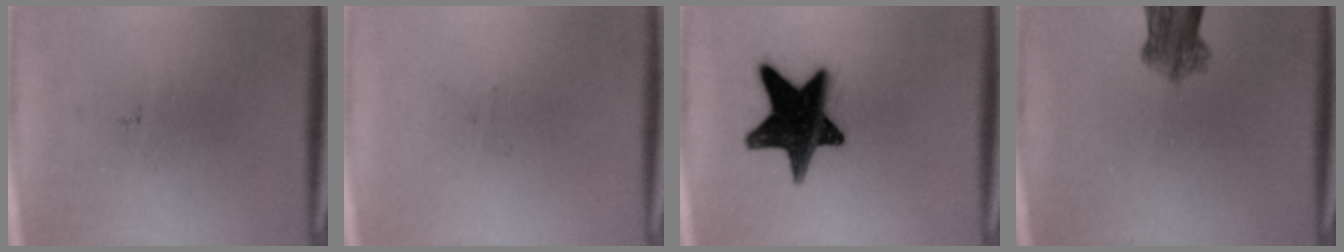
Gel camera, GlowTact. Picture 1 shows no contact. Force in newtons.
{"total": 0.0}
{"total": 17.4}
{"total": 5.0}